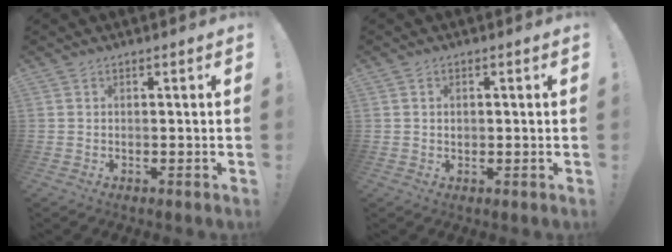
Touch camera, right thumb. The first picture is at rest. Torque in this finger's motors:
{"motor_torque": [-0.31, -0.04, -0.12, 0.13, 0.08]}